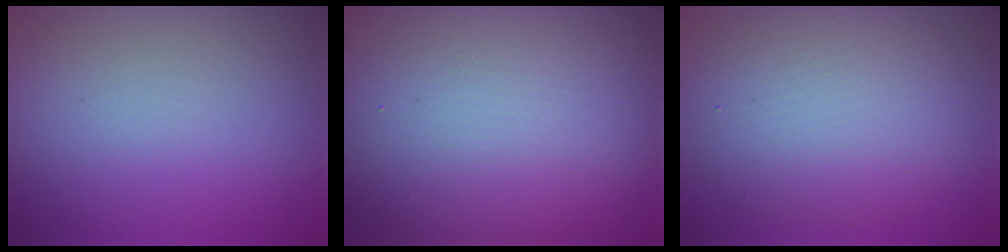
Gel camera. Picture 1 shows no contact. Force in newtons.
{"total": 16.5, "press": 16.5, "slide": 0.9}
{"total": 7.1, "press": 7.0, "slide": 0.7}